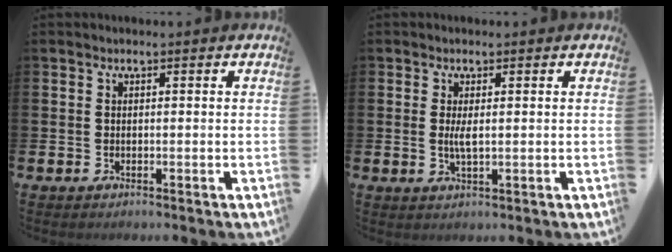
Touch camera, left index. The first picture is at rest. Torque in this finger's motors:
{"motor_torque": [0.50, -0.01, 0.10, 0.11]}